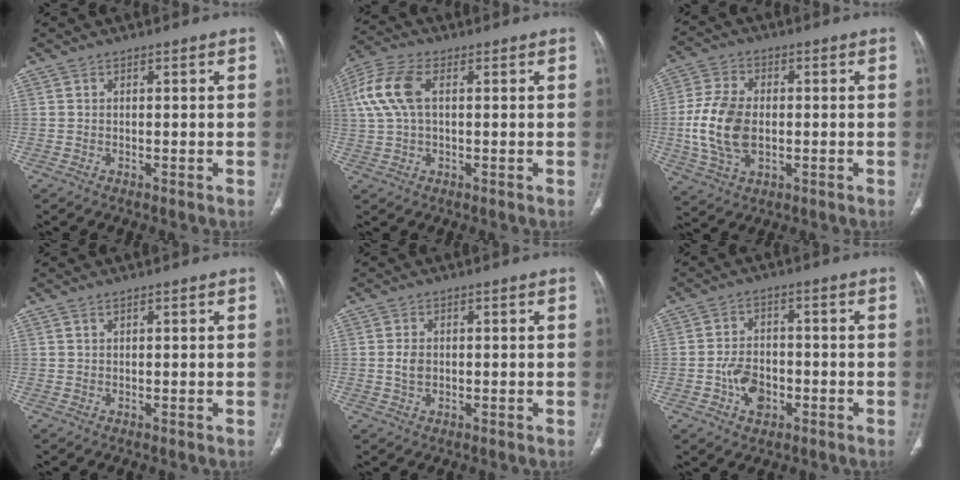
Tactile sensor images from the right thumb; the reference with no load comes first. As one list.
[{"total": 9.1, "force": [1.7, 4.8, 7.6], "torque": [-0.185, 0.023, 0.031]}, {"total": 12.2, "force": [-1.0, 7.6, 9.5], "torque": [-0.196, 0.004, -0.016]}, {"total": 0.5, "force": [0.4, 0.2, 0.3], "torque": [-0.008, -0.001, 0.008]}, {"total": 2.4, "force": [-0.1, 1.6, 1.8], "torque": [-0.036, 0.002, -0.001]}, {"total": 6.6, "force": [-2.3, 4.6, 4.2], "torque": [-0.058, 0.017, -0.037]}]